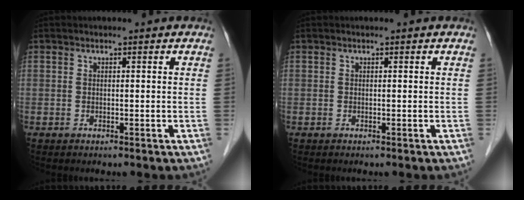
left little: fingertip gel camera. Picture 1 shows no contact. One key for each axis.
{"total": 0.0}